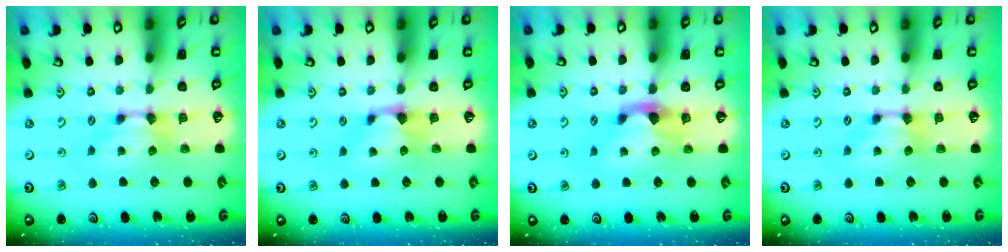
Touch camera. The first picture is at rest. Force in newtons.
{"total": 1.2, "press": 0.7, "slide": 1.0}
{"total": 2.0, "press": 1.6, "slide": 1.2}
{"total": 0.0}